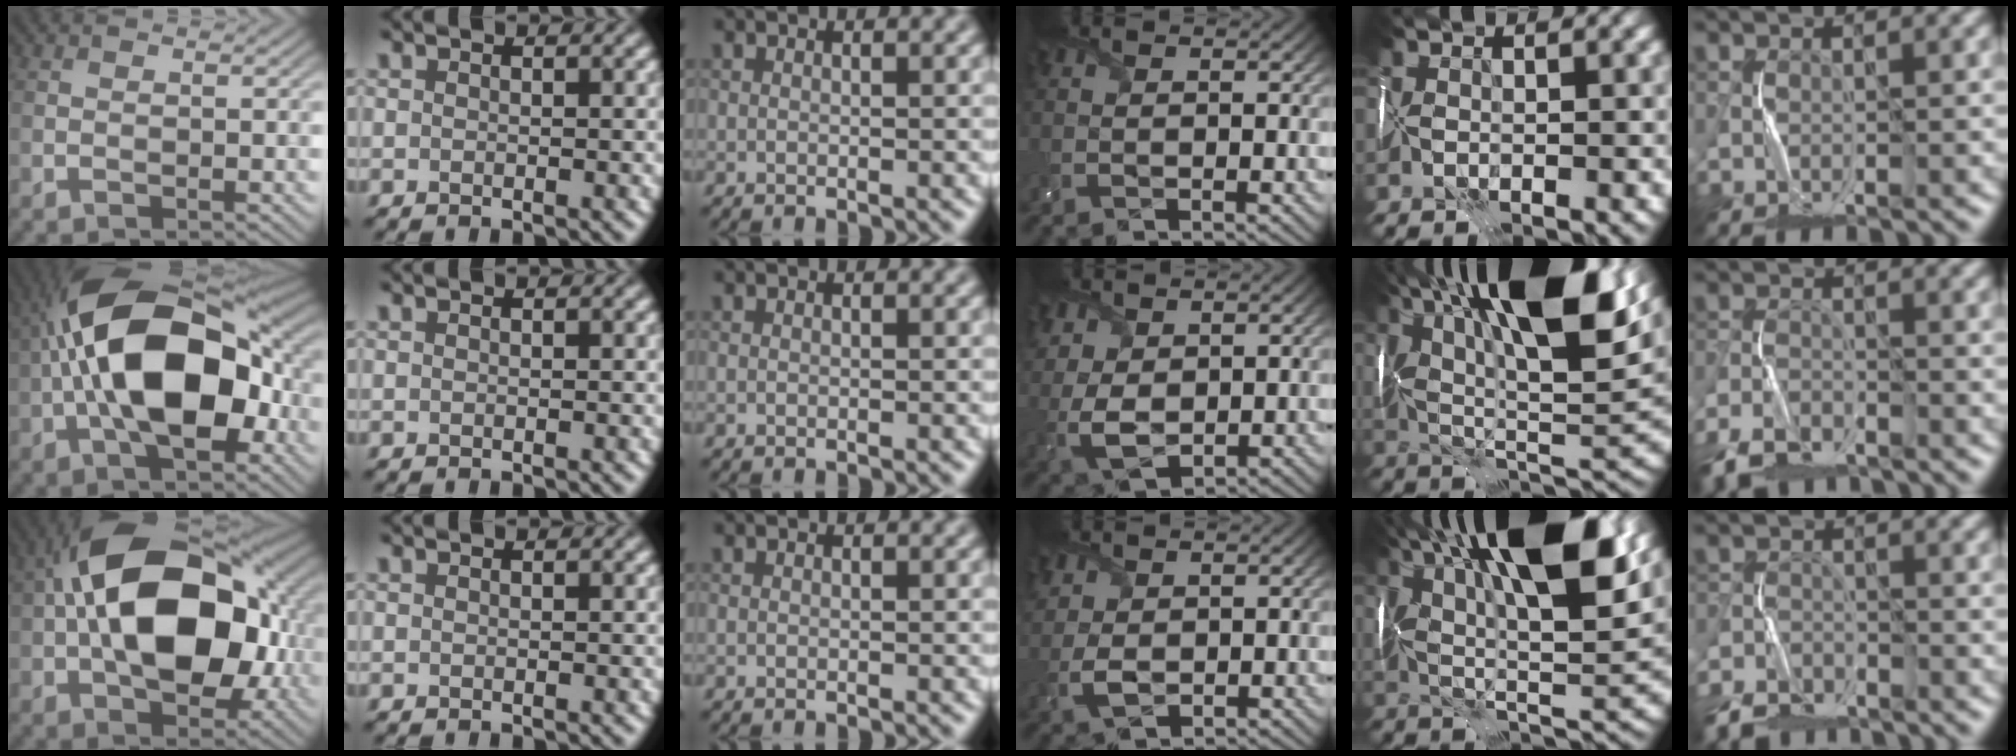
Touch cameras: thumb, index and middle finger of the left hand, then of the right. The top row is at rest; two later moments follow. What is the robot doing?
{"motion": "wrap", "object": "scarf"}